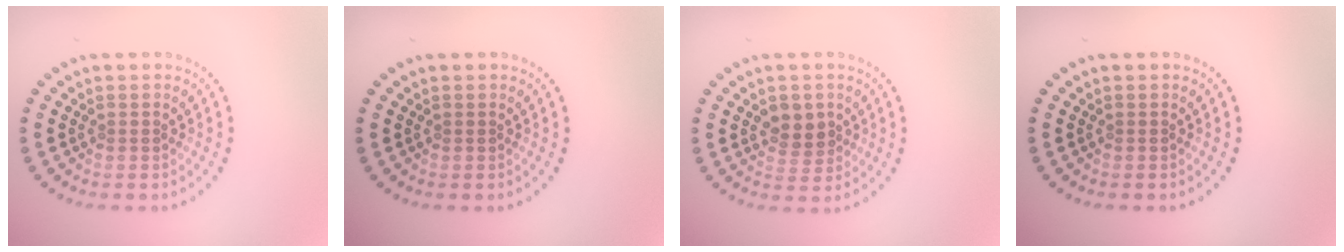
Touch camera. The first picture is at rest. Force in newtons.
{"total": 0.0}
{"total": 2.7, "press": 2.5, "slide": 0.9}
{"total": 0.0}